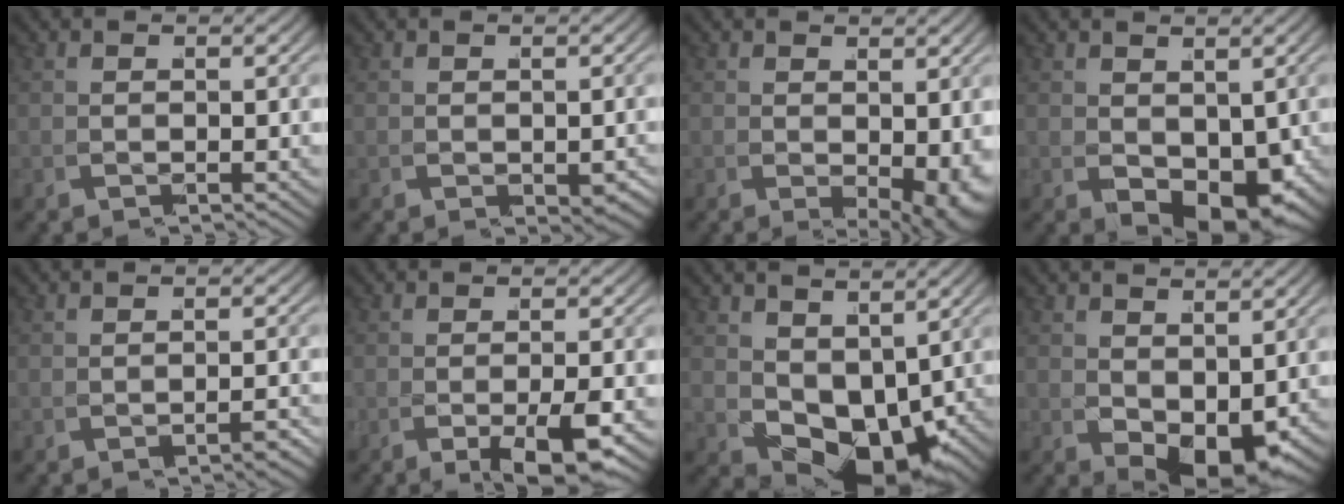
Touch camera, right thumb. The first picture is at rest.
{"total": 1.3, "force": [-0.5, 0.7, 0.9], "torque": [-0.016, -0.012, 0.002]}
{"total": 3.0, "force": [-0.2, 1.1, 2.8], "torque": [-0.041, -0.014, 0.009]}
{"total": 5.9, "force": [-1.1, 3.6, 4.5], "torque": [-0.089, -0.028, -0.003]}
{"total": 1.5, "force": [-1.3, -0.7, 0.0], "torque": [-0.015, -0.005, -0.019]}
{"total": 3.5, "force": [-1.7, -0.1, 3.1], "torque": [-0.055, -0.003, -0.024]}
{"total": 7.1, "force": [-0.7, 4.8, 5.1], "torque": [-0.101, -0.024, 0.000]}
{"total": 4.6, "force": [-0.6, 2.5, 3.9], "torque": [-0.068, -0.018, 0.001]}